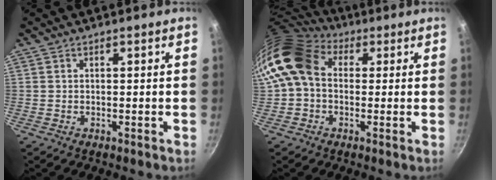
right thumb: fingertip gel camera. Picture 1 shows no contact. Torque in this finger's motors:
{"motor_torque": [0.01, 1.77, 0.03, 0.10, 0.56]}